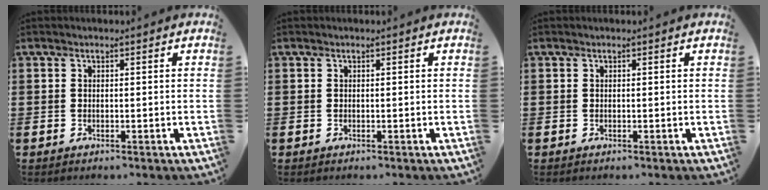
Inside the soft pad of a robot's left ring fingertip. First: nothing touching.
{"total": 0.0}
{"total": 0.0}